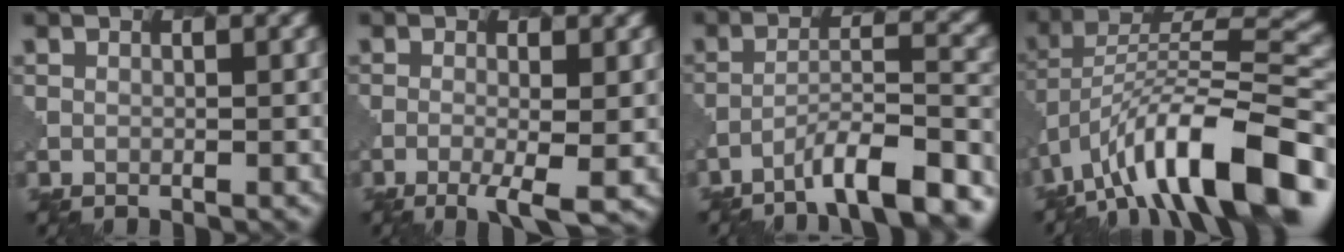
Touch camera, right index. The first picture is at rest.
{"total": 3.6, "force": [-1.3, 0.8, 3.2], "torque": [-0.062, -0.005, -0.020]}
{"total": 7.7, "force": [-5.8, 1.2, 4.8], "torque": [-0.066, 0.012, -0.094]}
{"total": 13.4, "force": [-7.3, 4.9, 10.2], "torque": [-0.166, 0.026, -0.120]}